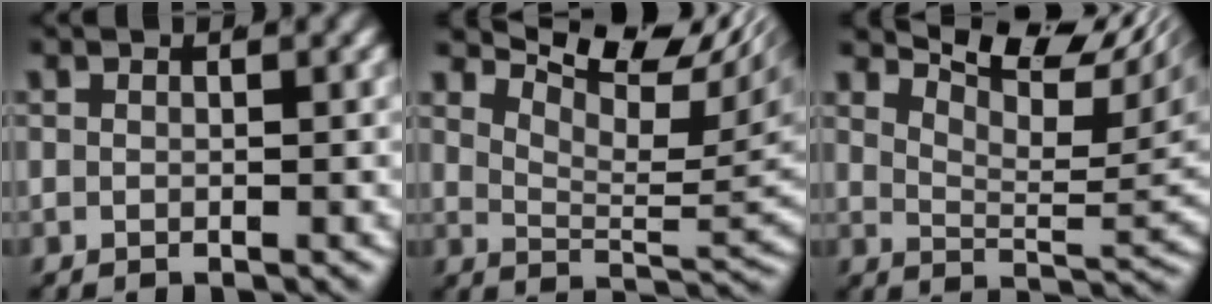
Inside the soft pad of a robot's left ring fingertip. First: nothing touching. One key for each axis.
{"total": 9.3, "fx": 5.1, "fy": 3.2, "fz": 7.1, "tx": -0.070, "ty": 0.009, "tz": 0.077}
{"total": 8.7, "fx": 5.3, "fy": 2.4, "fz": 6.5, "tx": -0.064, "ty": 0.012, "tz": 0.079}